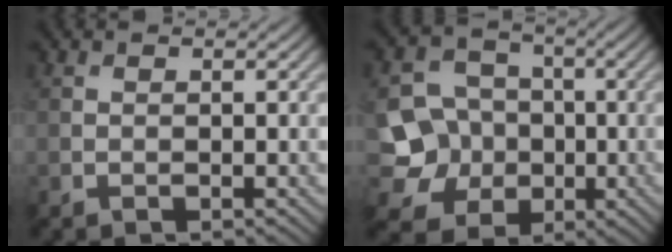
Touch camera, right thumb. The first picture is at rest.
{"total": 9.1, "force": [-1.6, 8.3, 3.4], "torque": [-0.090, -0.019, -0.056]}